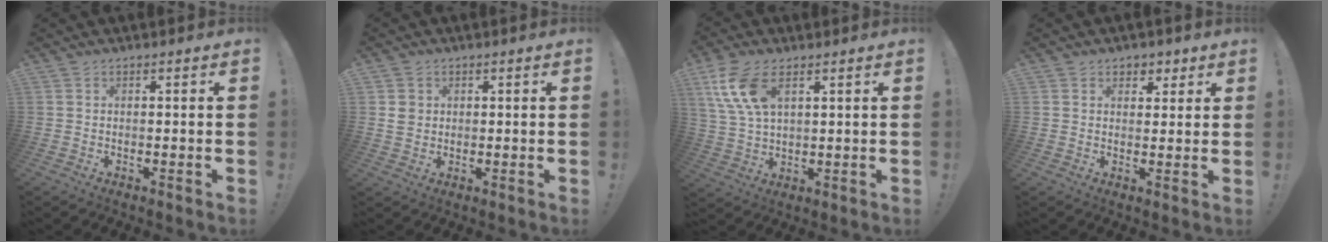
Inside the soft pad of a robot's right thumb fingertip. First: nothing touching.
{"total": 3.3, "force": [1.3, 2.9, 0.9], "torque": [0.003, -0.005, 0.022]}
{"total": 12.1, "force": [5.4, 6.6, 8.5], "torque": [-0.174, -0.007, 0.105]}
{"total": 4.0, "force": [2.1, 3.2, 1.1], "torque": [0.003, -0.010, 0.034]}